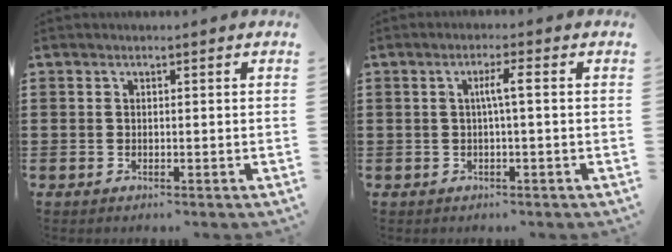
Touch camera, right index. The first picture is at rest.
{"total": 2.8, "force": [0.0, 0.0, 2.8], "torque": [-0.053, 0.000, -0.005]}